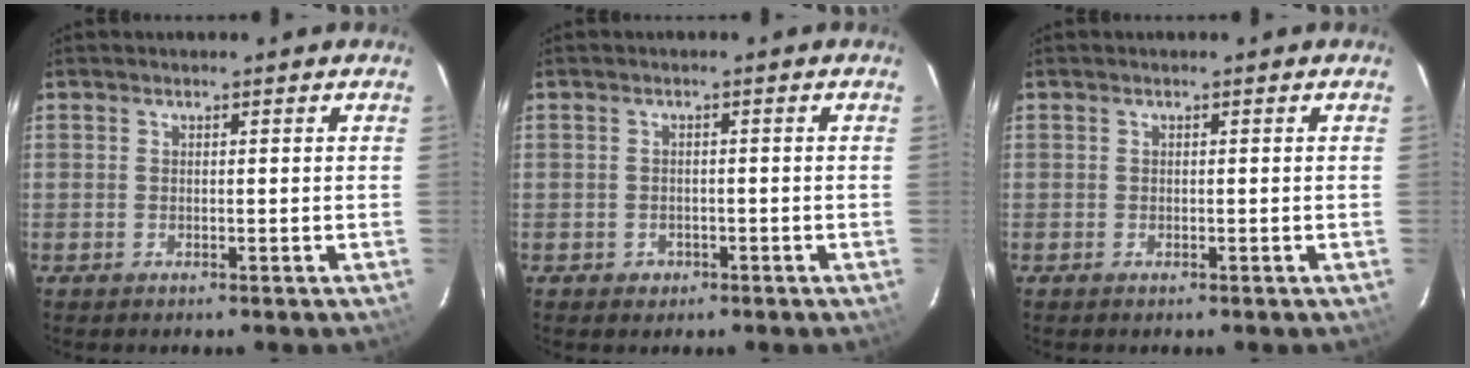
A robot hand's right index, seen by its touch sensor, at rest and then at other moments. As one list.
[{"total": 2.2, "force": [-1.1, 1.9, 0.5], "torque": [-0.010, 0.002, -0.013]}, {"total": 0.0}]